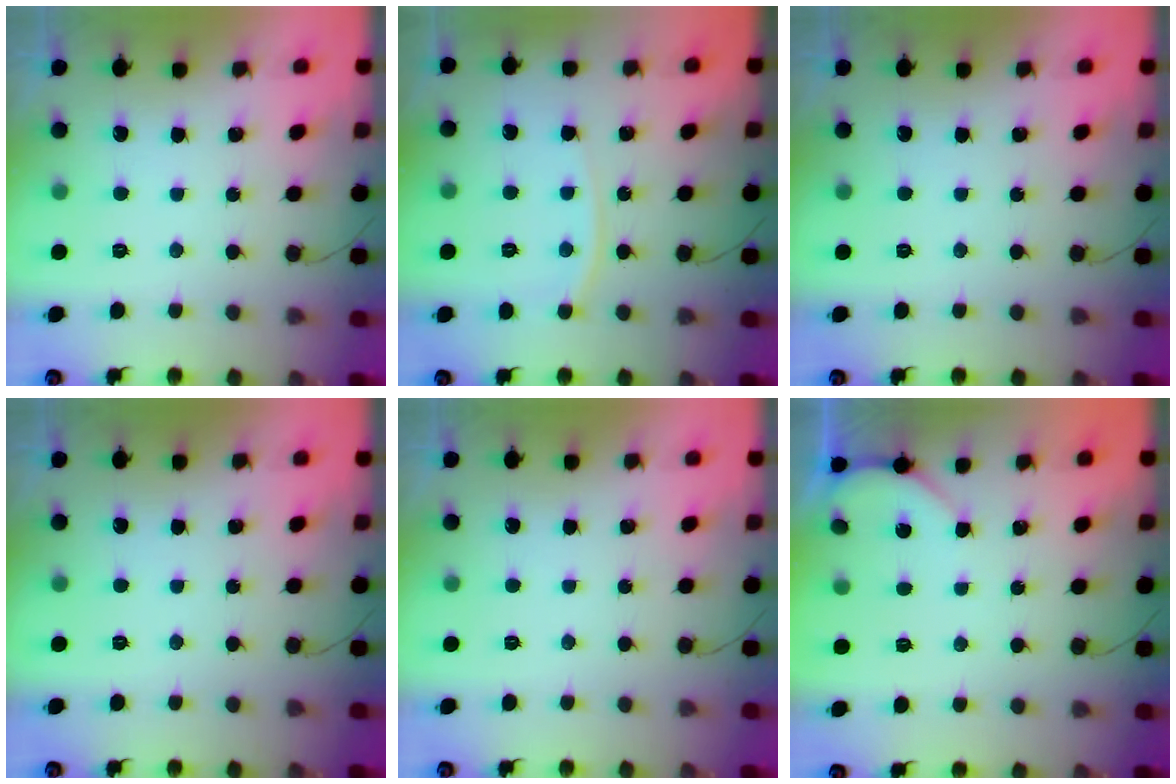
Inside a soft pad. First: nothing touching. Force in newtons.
{"total": 6.1, "press": 6.0, "slide": 0.8}
{"total": 0.0}
{"total": 0.0}
{"total": 0.0}
{"total": 1.8, "press": 1.8, "slide": 0.2}